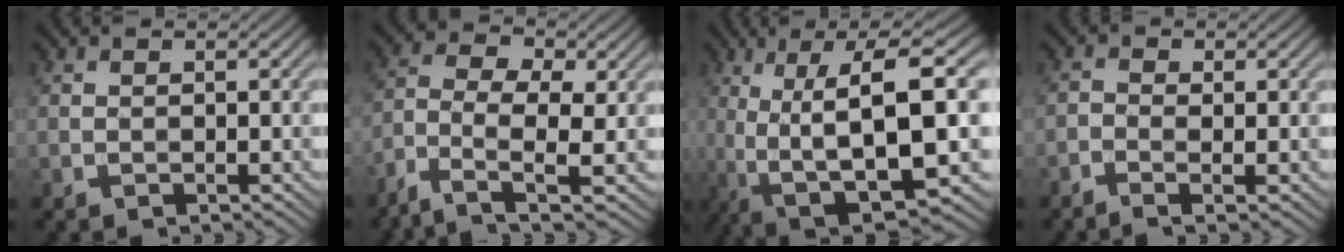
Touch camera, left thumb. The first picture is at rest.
{"total": 6.5, "force": [-3.0, 2.7, 5.1], "torque": [-0.110, 0.001, -0.072]}
{"total": 14.2, "force": [-0.9, 3.5, 13.7], "torque": [-0.236, 0.015, 0.004]}
{"total": 2.0, "force": [-1.0, 0.5, 1.6], "torque": [-0.034, 0.000, -0.025]}